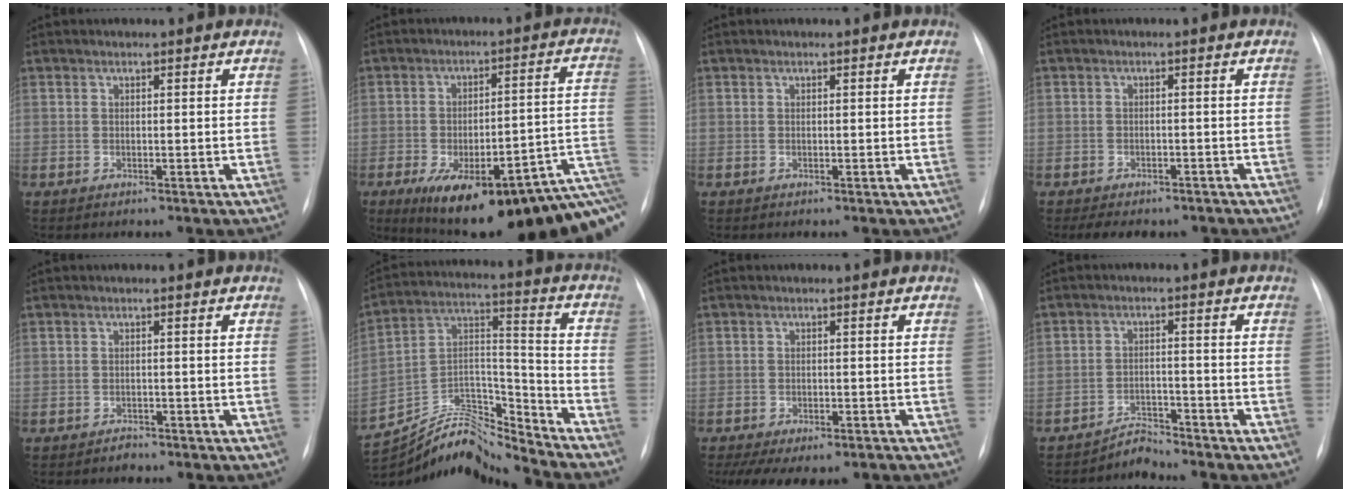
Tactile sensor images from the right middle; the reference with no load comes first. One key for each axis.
{"total": 23.4, "fx": -11.1, "fy": 5.9, "fz": 19.8, "tx": -0.213, "ty": 0.020, "tz": -0.150}
{"total": 0.0}
{"total": 7.4, "fx": -6.0, "fy": 3.6, "fz": 2.6, "tx": -0.034, "ty": 0.008, "tz": -0.071}
{"total": 1.2, "fx": -1.0, "fy": 0.6, "fz": 0.0, "tx": -0.003, "ty": 0.002, "tz": -0.016}
{"total": 17.6, "fx": -17.3, "fy": 1.1, "fz": 3.2, "tx": -0.064, "ty": 0.053, "tz": -0.301}
{"total": 10.1, "fx": -7.1, "fy": 4.9, "fz": 5.1, "tx": -0.086, "ty": 0.001, "tz": -0.093}
{"total": 3.3, "fx": -3.2, "fy": 0.2, "fz": -0.7, "tx": 0.016, "ty": -0.008, "tz": -0.051}